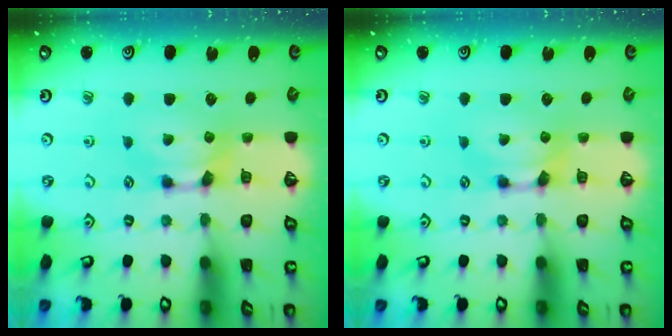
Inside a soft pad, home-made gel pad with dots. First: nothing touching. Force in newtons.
{"total": 0.0}